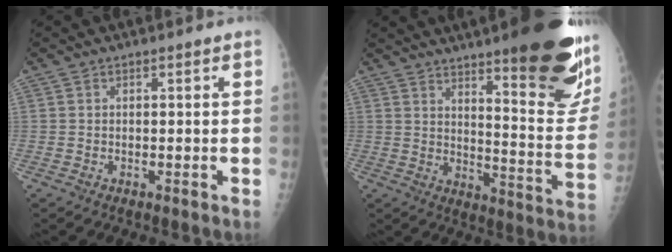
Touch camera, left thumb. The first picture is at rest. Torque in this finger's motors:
{"motor_torque": [4.07, 0.93, 1.45, -1.31, 0.38]}